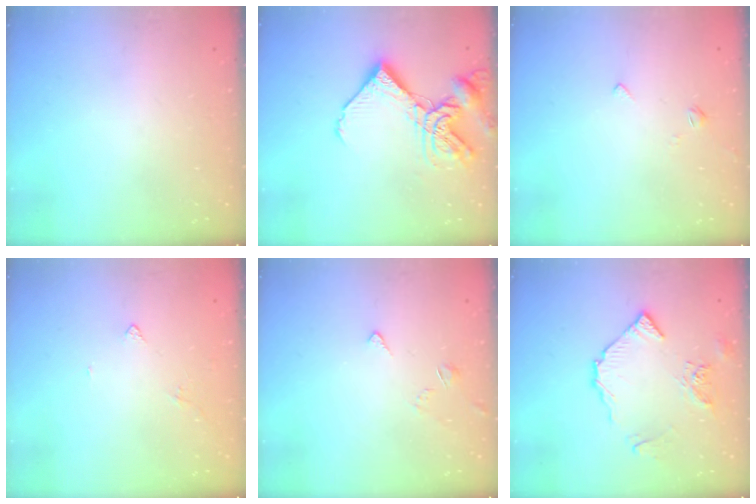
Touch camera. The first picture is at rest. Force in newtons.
{"total": 12.9, "press": 12.8, "slide": 1.6}
{"total": 2.7, "press": 2.7, "slide": 0.5}
{"total": 2.6, "press": 2.6, "slide": 0.6}
{"total": 2.9, "press": 2.8, "slide": 0.6}
{"total": 10.1, "press": 10.0, "slide": 1.1}